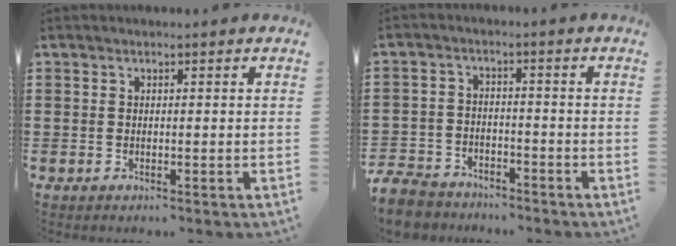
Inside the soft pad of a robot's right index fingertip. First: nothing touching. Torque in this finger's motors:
{"motor_torque": [-1.01, 1.13, -1.05, -0.21]}